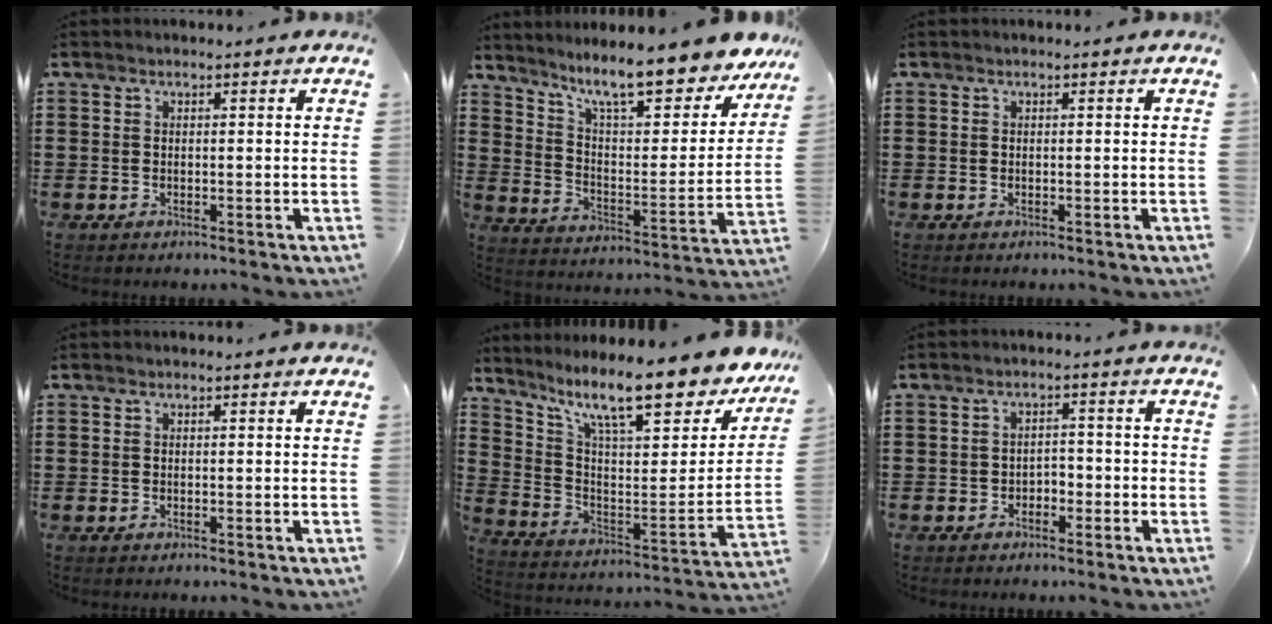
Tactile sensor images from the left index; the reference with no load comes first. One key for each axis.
{"total": 11.6, "fx": 9.8, "fy": 1.0, "fz": 6.2, "tx": -0.129, "ty": -0.064, "tz": 0.164}
{"total": 0.0}
{"total": 0.0}
{"total": 13.2, "fx": 10.1, "fy": 2.2, "fz": 8.2, "tx": -0.166, "ty": -0.080, "tz": 0.164}
{"total": 2.3, "fx": -1.9, "fy": 1.2, "fz": 0.5, "tx": -0.017, "ty": 0.004, "tz": -0.044}